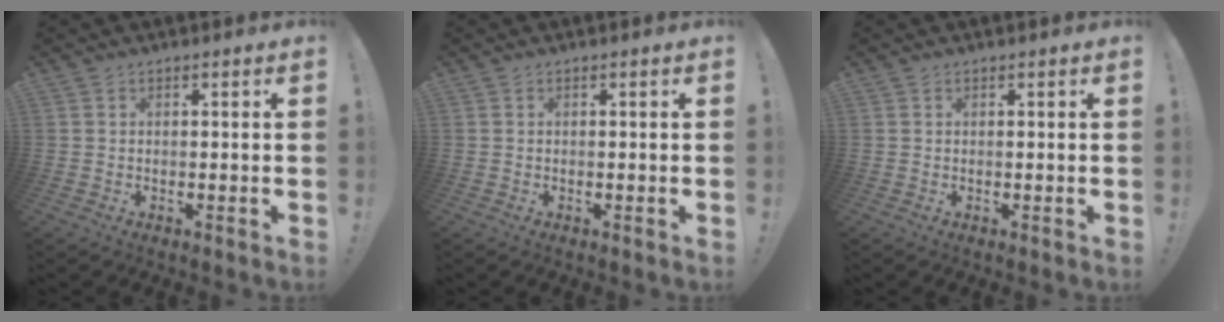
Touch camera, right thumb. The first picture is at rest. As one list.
[{"total": 0.0}, {"total": 0.0}]